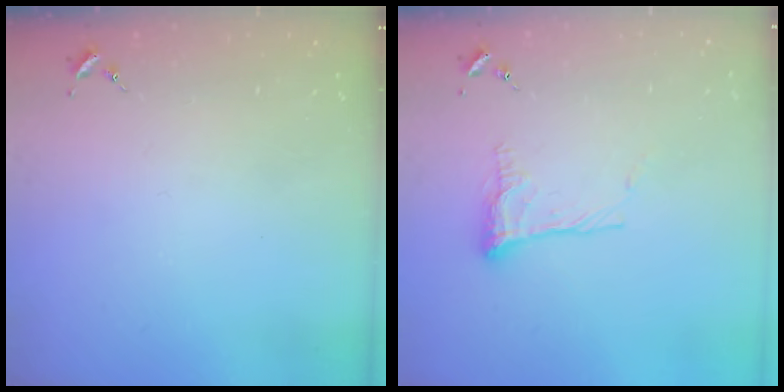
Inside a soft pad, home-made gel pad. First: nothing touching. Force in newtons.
{"total": 9.4, "press": 9.4, "slide": 0.7}